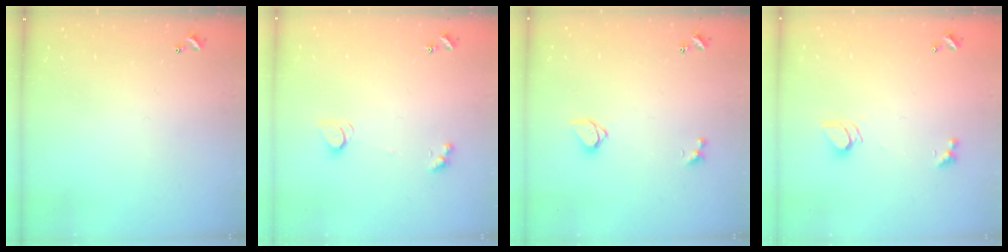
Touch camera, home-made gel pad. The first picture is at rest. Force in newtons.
{"total": 2.1, "press": 2.1, "slide": 0.4}
{"total": 1.6, "press": 1.5, "slide": 0.3}
{"total": 2.3, "press": 2.3, "slide": 0.2}